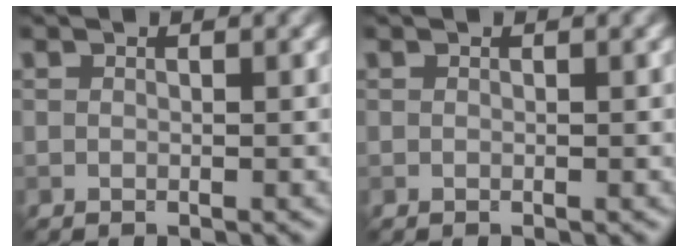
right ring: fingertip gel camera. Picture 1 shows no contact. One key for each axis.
{"total": 0.0}